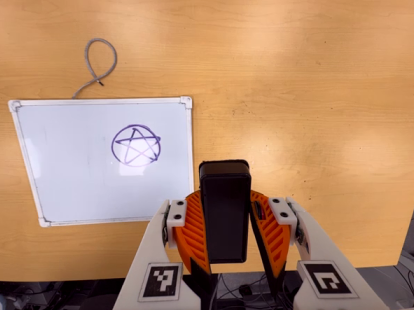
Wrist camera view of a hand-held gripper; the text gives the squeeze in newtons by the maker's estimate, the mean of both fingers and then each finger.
{"total": 8.8, "left": 7.9, "right": 9.7}